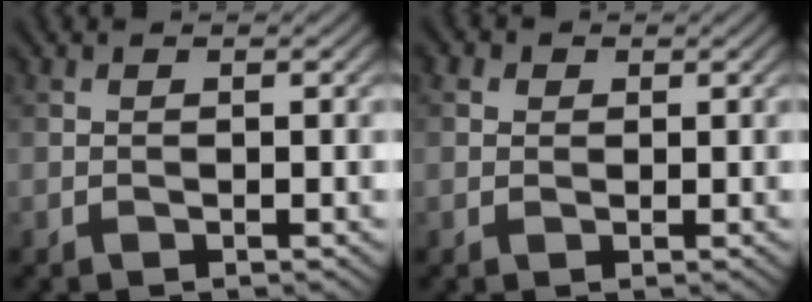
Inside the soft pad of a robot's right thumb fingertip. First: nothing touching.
{"total": 1.4, "force": [0.5, 1.2, 0.5], "torque": [-0.011, 0.000, 0.003]}